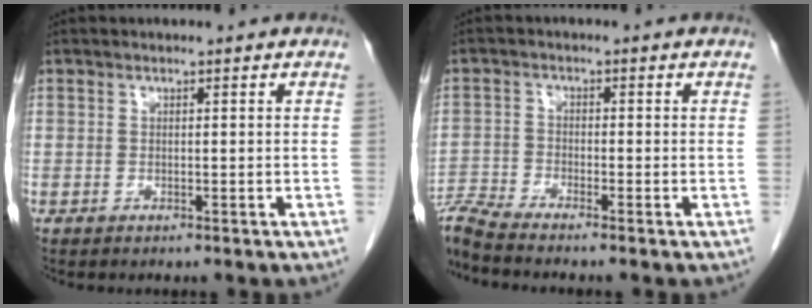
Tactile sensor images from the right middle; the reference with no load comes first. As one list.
[{"total": 5.9, "force": [-5.5, -1.4, 1.5], "torque": [-0.032, -0.012, -0.108]}]